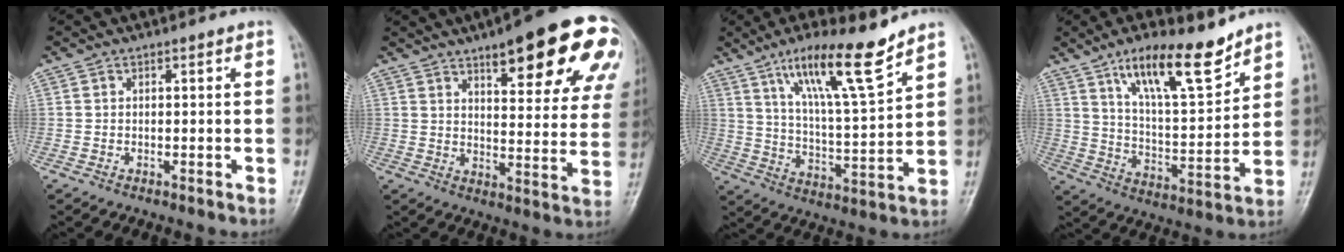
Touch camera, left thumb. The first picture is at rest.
{"total": 22.5, "force": [12.5, 6.6, 17.5], "torque": [-0.193, -0.035, 0.161]}
{"total": 15.1, "force": [10.3, 1.9, 10.8], "torque": [-0.179, -0.060, 0.185]}
{"total": 15.1, "force": [10.3, 4.2, 10.2], "torque": [-0.148, -0.063, 0.186]}